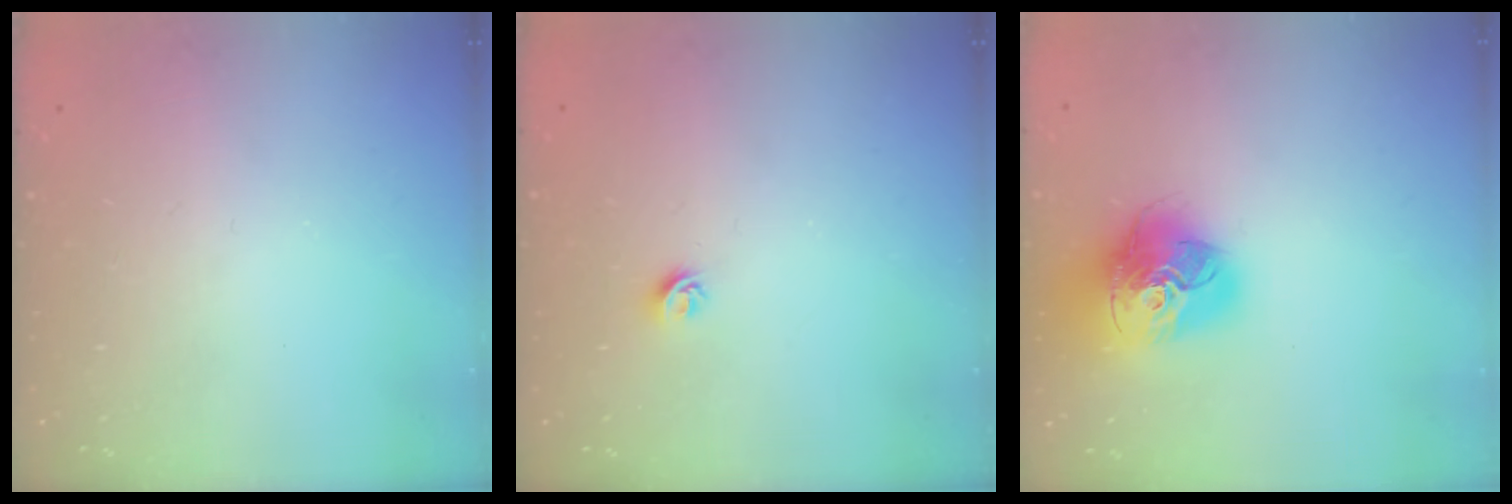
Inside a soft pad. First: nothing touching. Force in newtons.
{"total": 4.2, "press": 4.1, "slide": 0.7}
{"total": 18.8, "press": 18.6, "slide": 2.1}